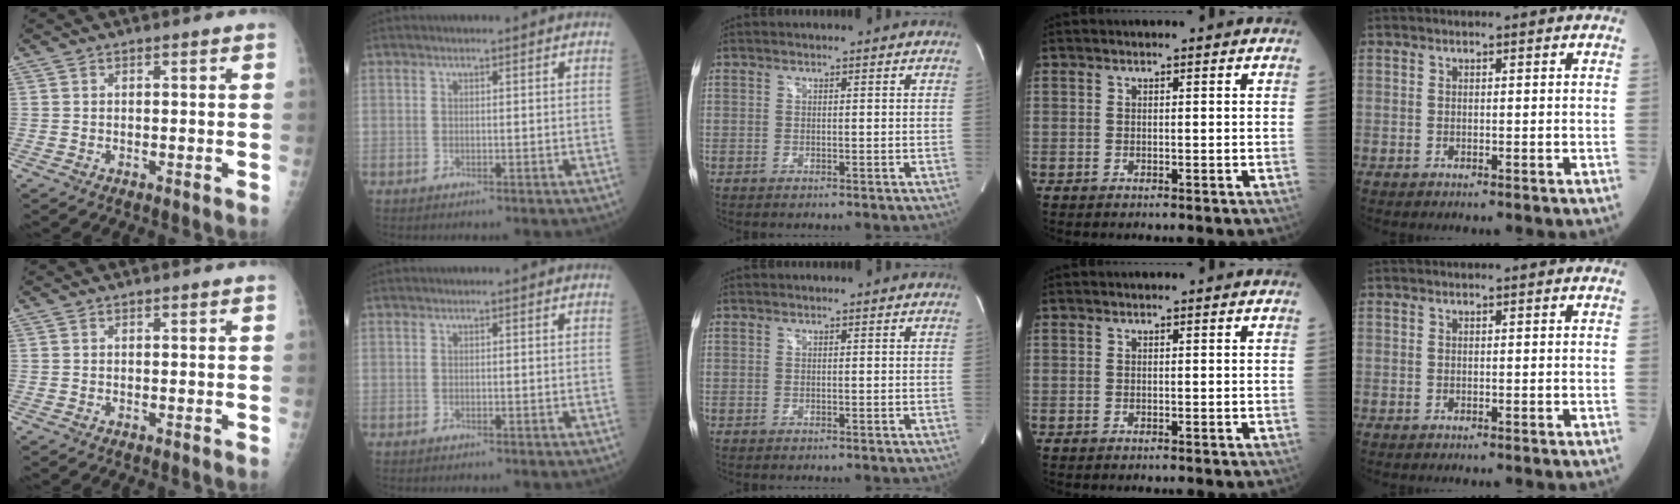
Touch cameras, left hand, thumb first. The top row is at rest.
{}